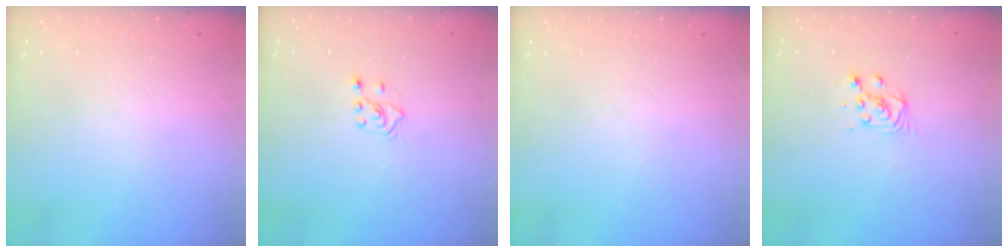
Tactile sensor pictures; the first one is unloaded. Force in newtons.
{"total": 4.0, "press": 3.9, "slide": 1.0}
{"total": 0.0}
{"total": 4.7, "press": 4.7, "slide": 0.5}